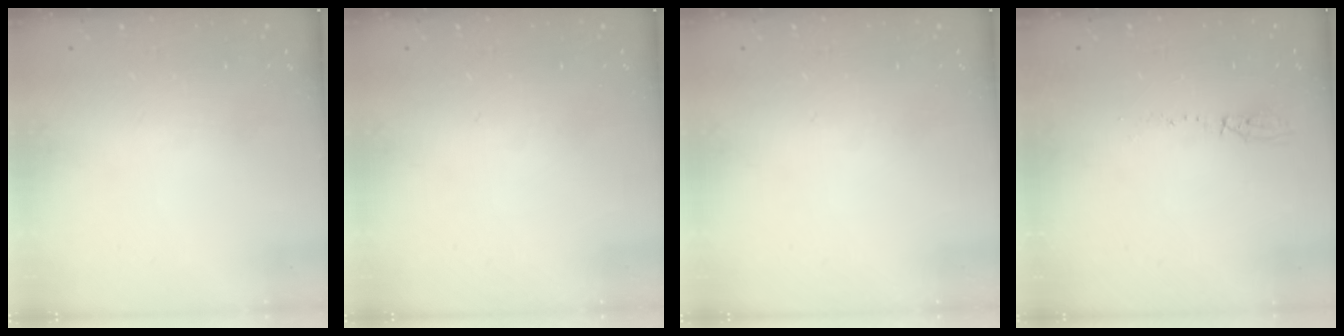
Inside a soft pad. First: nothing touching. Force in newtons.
{"total": 0.0}
{"total": 0.0}
{"total": 3.9, "press": 3.8, "slide": 0.9}